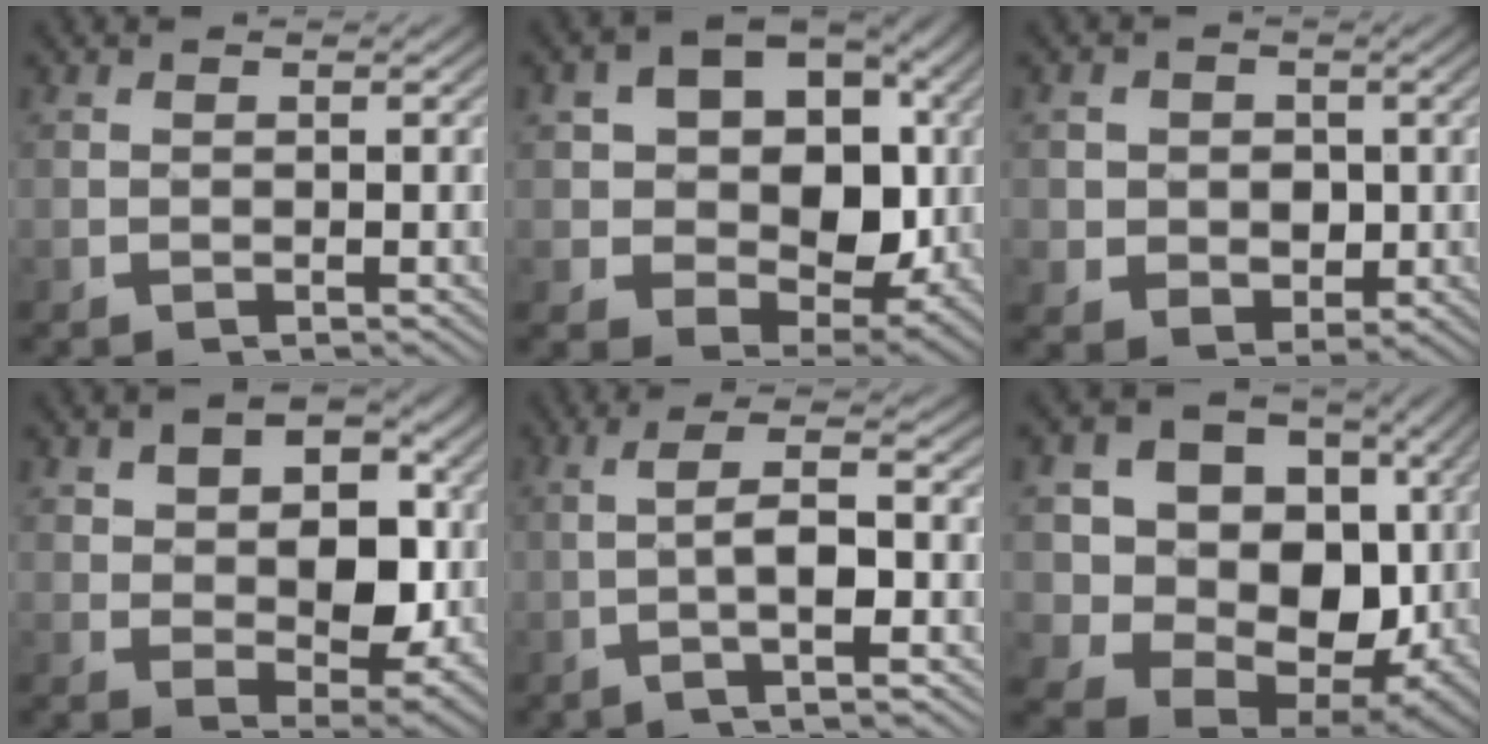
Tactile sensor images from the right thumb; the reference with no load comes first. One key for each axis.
{"total": 15.8, "fx": 1.7, "fy": 12.2, "fz": 9.8, "tx": -0.201, "ty": -0.048, "tz": 0.038}
{"total": 6.0, "fx": 0.1, "fy": 5.2, "fz": 3.0, "tx": -0.063, "ty": -0.035, "tz": 0.018}
{"total": 8.8, "fx": 1.4, "fy": 5.9, "fz": 6.3, "tx": -0.106, "ty": -0.032, "tz": 0.036}
{"total": 6.9, "fx": 0.1, "fy": 2.0, "fz": 6.6, "tx": -0.109, "ty": 0.009, "tz": -0.003}
{"total": 21.0, "fx": 0.4, "fy": 16.5, "fz": 13.0, "tx": -0.254, "ty": -0.051, "tz": 0.008}